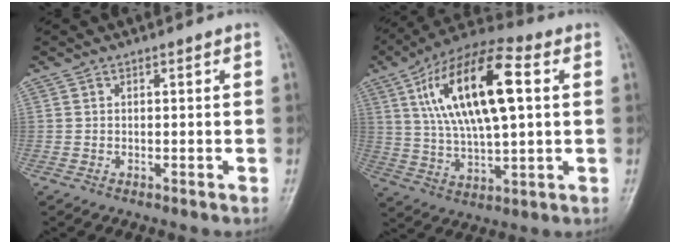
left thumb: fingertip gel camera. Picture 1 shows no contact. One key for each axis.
{"total": 20.2, "fx": 5.1, "fy": 8.0, "fz": 17.9, "tx": -0.314, "ty": 0.012, "tz": 0.083}